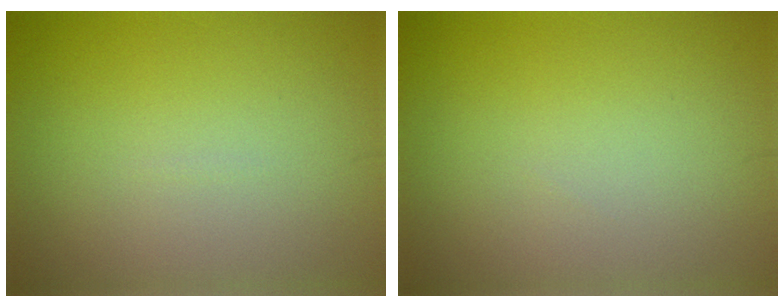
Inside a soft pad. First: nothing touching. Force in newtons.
{"total": 0.0}